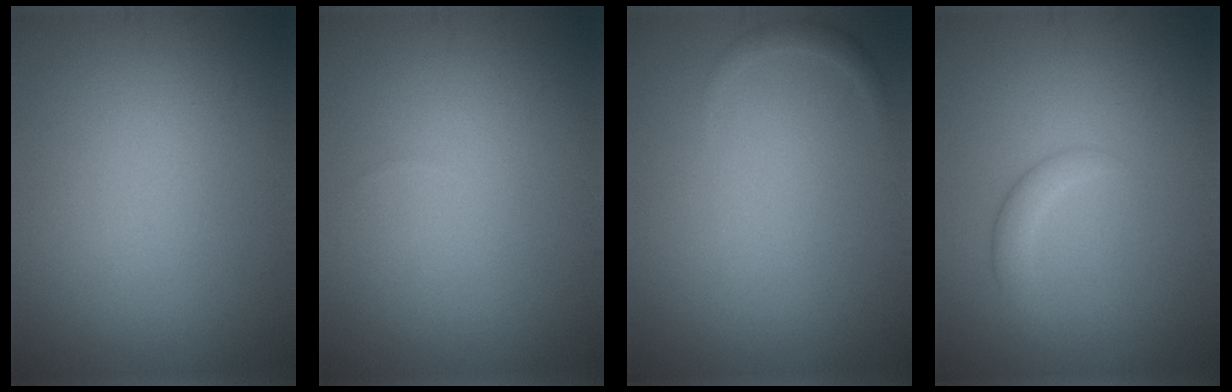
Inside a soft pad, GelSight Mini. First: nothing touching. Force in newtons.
{"total": 0.0}
{"total": 0.8, "press": 0.8, "slide": 0.1}
{"total": 1.7, "press": 1.7, "slide": 0.1}